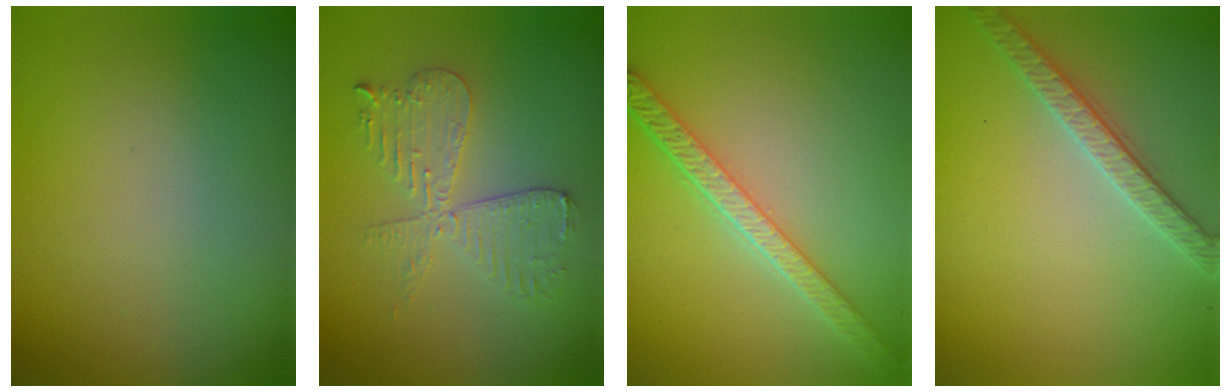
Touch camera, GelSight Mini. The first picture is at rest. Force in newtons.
{"total": 4.1, "press": 3.6, "slide": 2.1}
{"total": 4.2, "press": 3.4, "slide": 2.4}
{"total": 2.7, "press": 2.7, "slide": 0.1}